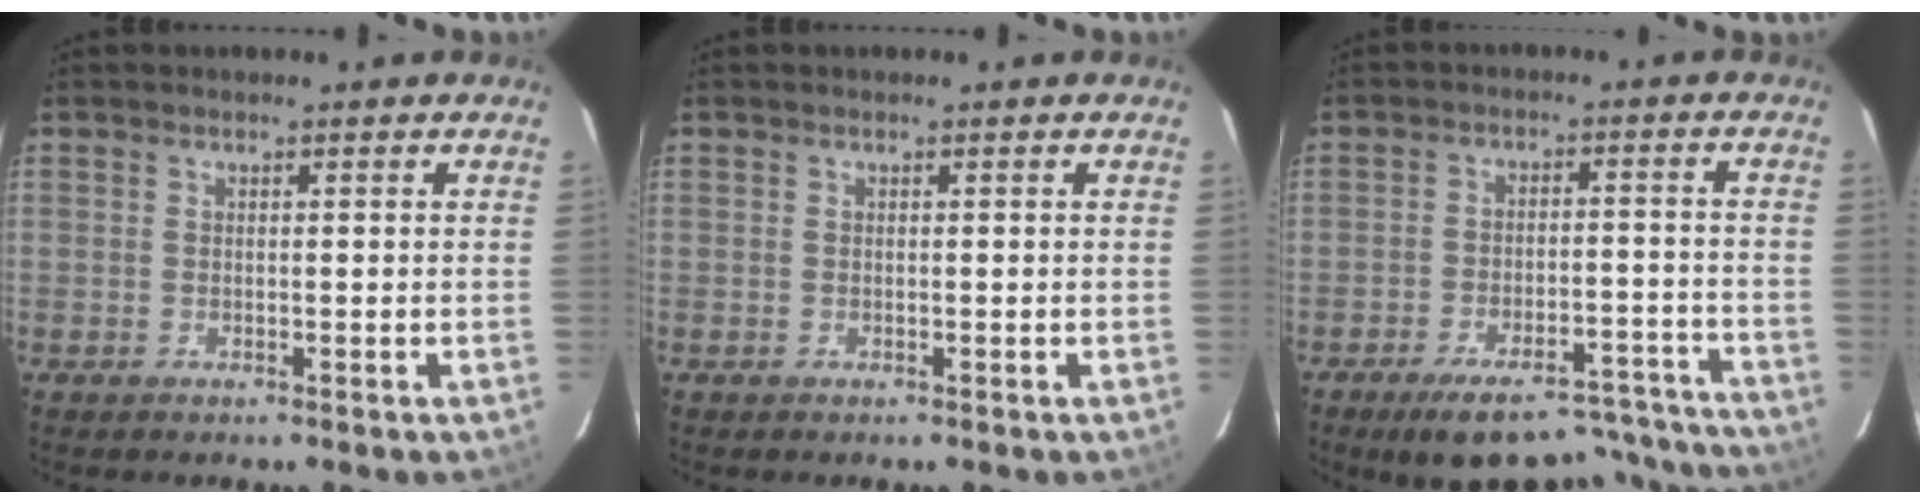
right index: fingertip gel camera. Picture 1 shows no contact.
{"total": 0.0}
{"total": 18.2, "force": [-15.9, 5.2, 7.0], "torque": [-0.113, 0.014, -0.198]}